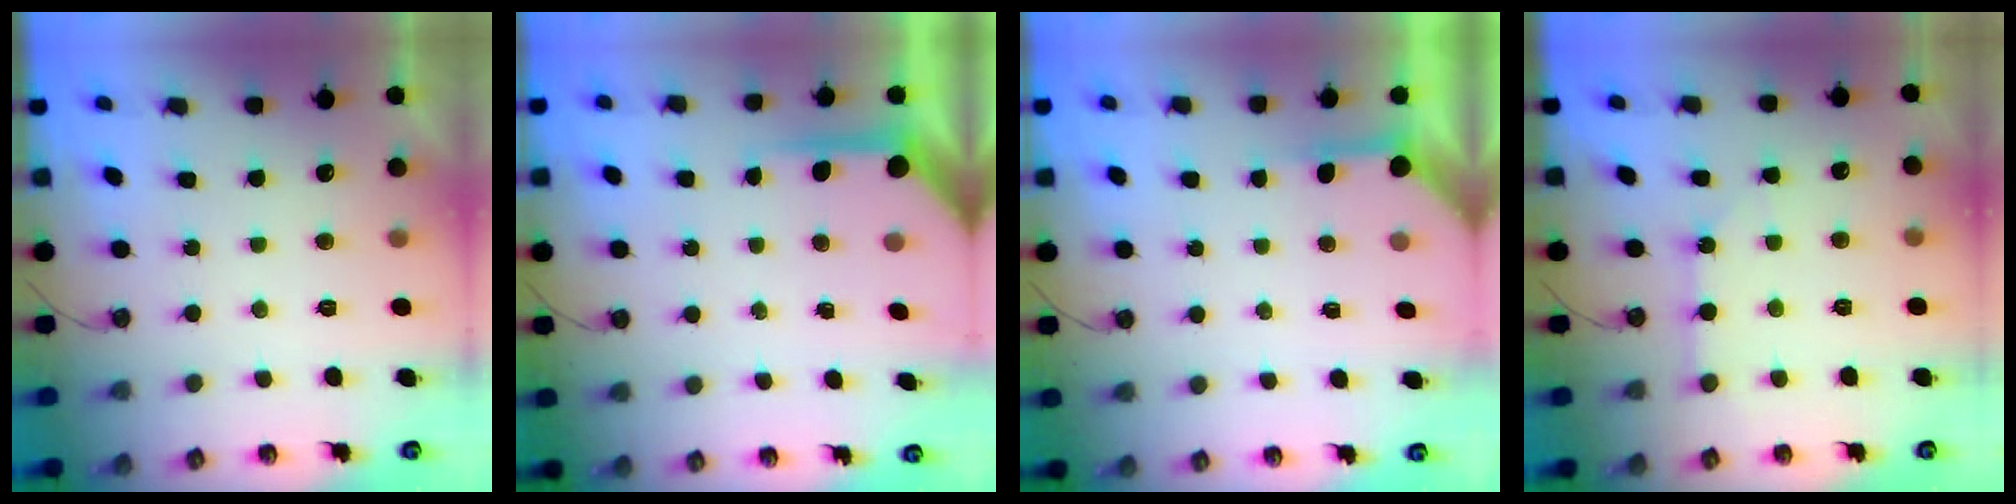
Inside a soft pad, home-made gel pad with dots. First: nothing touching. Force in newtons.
{"total": 6.4, "press": 6.4, "slide": 0.4}
{"total": 3.9, "press": 3.9, "slide": 0.4}
{"total": 1.9, "press": 1.9, "slide": 0.0}